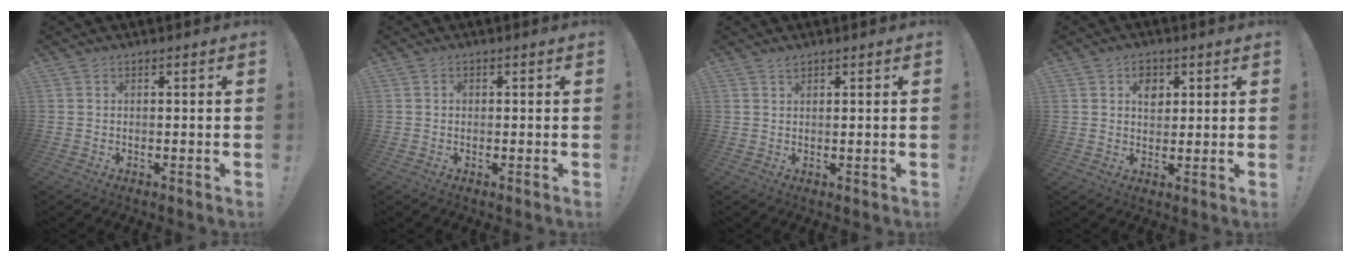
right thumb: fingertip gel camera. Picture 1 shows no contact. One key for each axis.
{"total": 1.4, "fx": 0.1, "fy": 1.2, "fz": 0.6, "tx": -0.006, "ty": 0.003, "tz": -0.001}
{"total": 1.4, "fx": 1.2, "fy": 0.5, "fz": 0.6, "tx": 0.003, "ty": -0.007, "tz": 0.019}
{"total": 5.1, "fx": 2.0, "fy": 4.0, "fz": 2.4, "tx": -0.019, "ty": -0.006, "tz": 0.031}